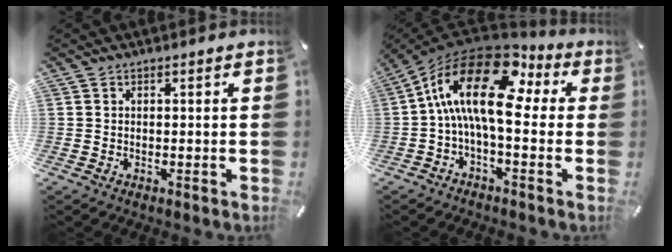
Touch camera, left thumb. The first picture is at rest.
{"total": 17.9, "force": [3.5, 7.7, 15.7], "torque": [-0.334, -0.024, 0.053]}